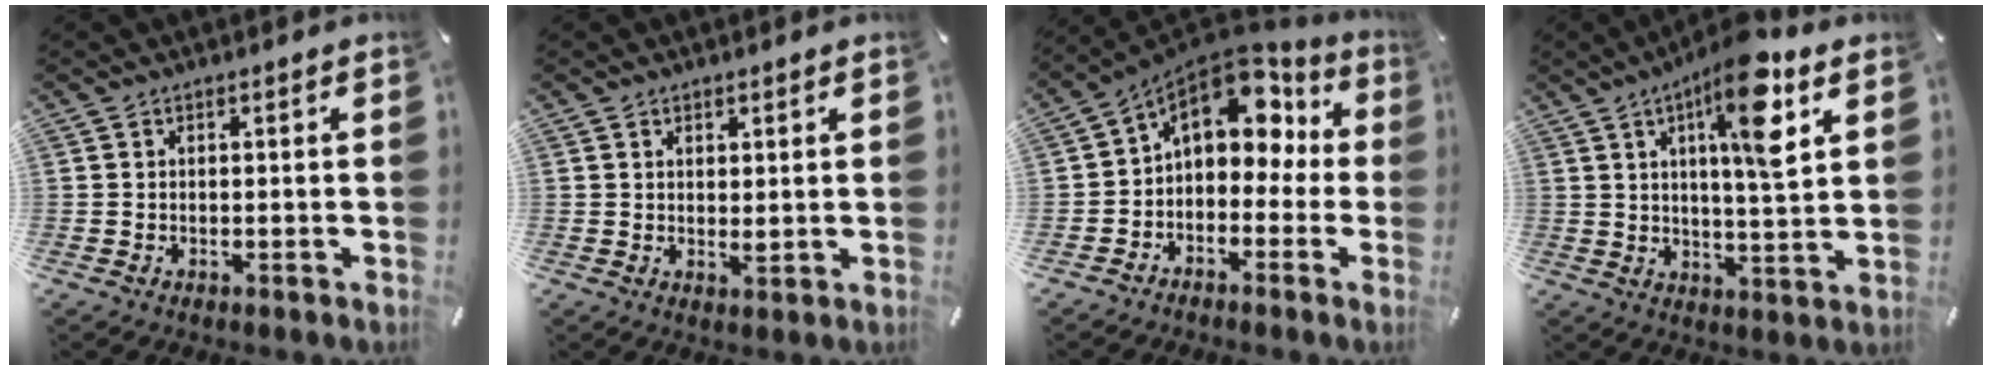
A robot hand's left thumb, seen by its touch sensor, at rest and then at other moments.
{"total": 1.4, "force": [0.8, 0.8, 0.7], "torque": [-0.006, -0.002, 0.013]}
{"total": 12.0, "force": [3.9, 8.4, 7.7], "torque": [-0.117, -0.028, 0.064]}
{"total": 13.9, "force": [6.6, 3.3, 11.8], "torque": [-0.187, -0.021, 0.101]}